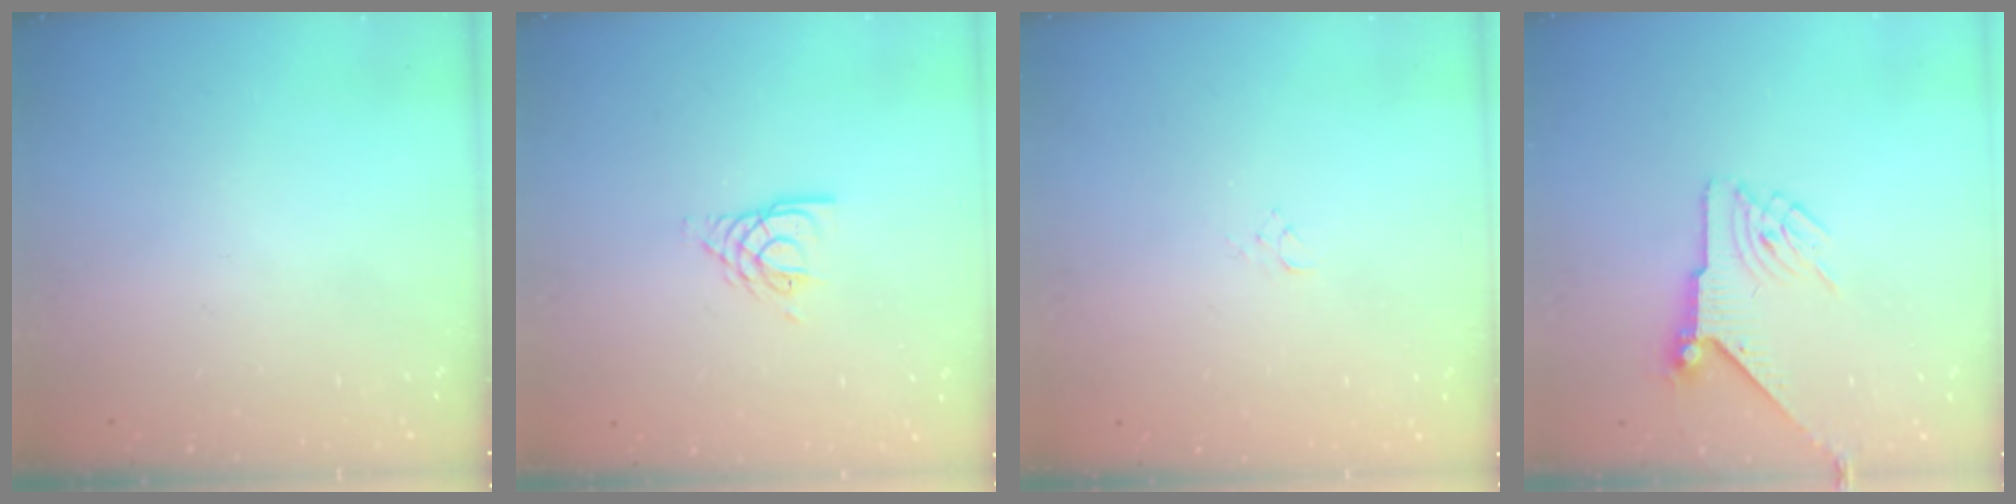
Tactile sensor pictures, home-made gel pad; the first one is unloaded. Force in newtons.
{"total": 4.2, "press": 4.1, "slide": 0.5}
{"total": 2.9, "press": 2.9, "slide": 0.3}
{"total": 6.4, "press": 6.4, "slide": 0.1}